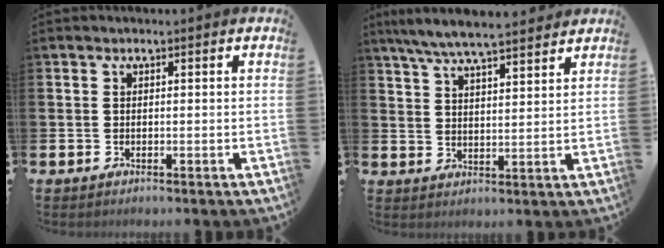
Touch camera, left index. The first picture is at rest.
{"total": 7.0, "force": [6.5, 0.5, 2.3], "torque": [-0.063, -0.027, 0.117]}